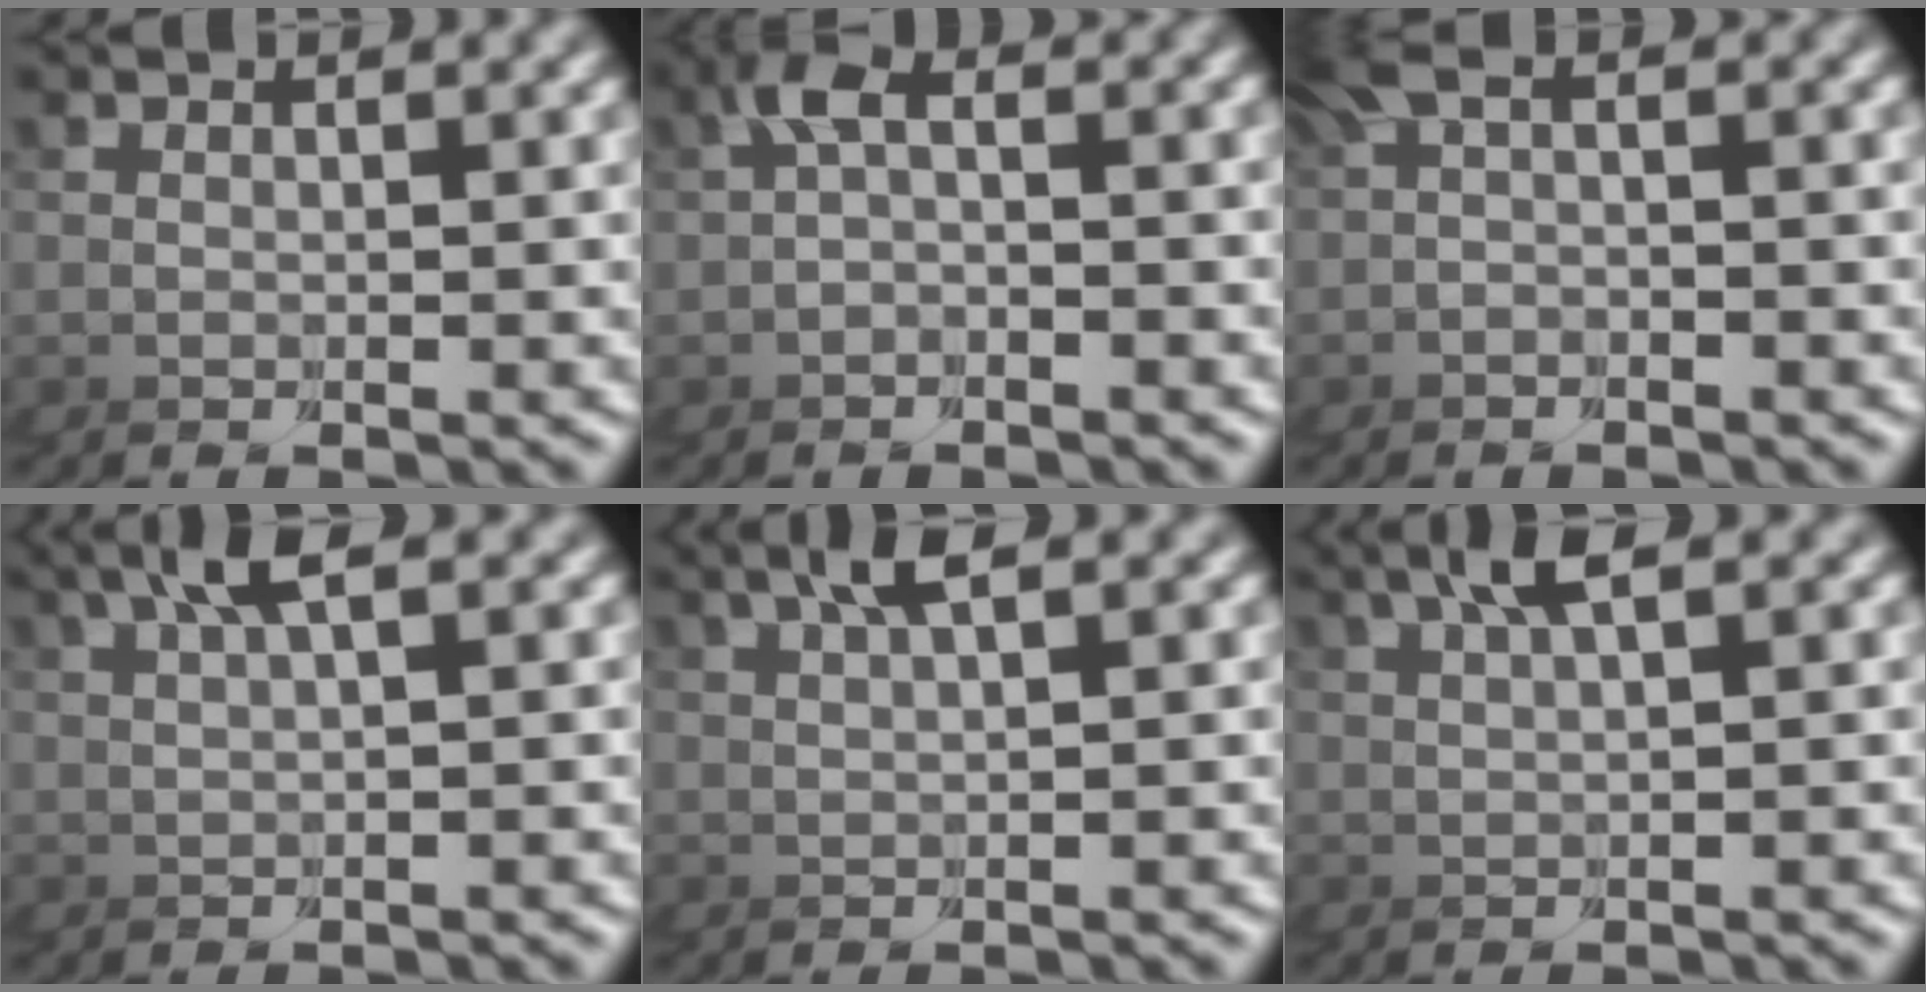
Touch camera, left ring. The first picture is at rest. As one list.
[{"total": 1.7, "force": [-1.2, 0.1, 1.2], "torque": [-0.063, -0.008, -0.015]}, {"total": 1.8, "force": [-1.4, -0.8, 0.8], "torque": [-0.060, -0.012, -0.011]}, {"total": 2.2, "force": [1.0, -1.0, 1.7], "torque": [-0.055, 0.012, 0.019]}, {"total": 1.8, "force": [0.9, -1.2, 1.0], "torque": [-0.044, 0.012, 0.016]}, {"total": 1.9, "force": [0.9, -1.1, 1.2], "torque": [-0.049, 0.012, 0.017]}]